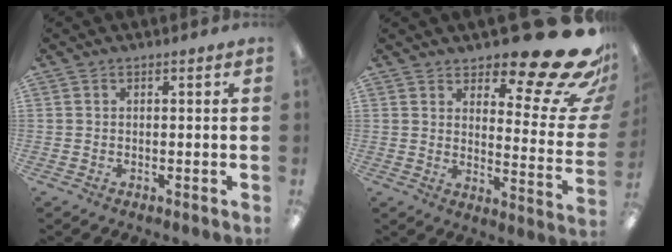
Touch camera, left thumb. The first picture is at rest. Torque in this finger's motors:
{"motor_torque": [0.37, 0.42, -0.04, -0.34, 0.05]}